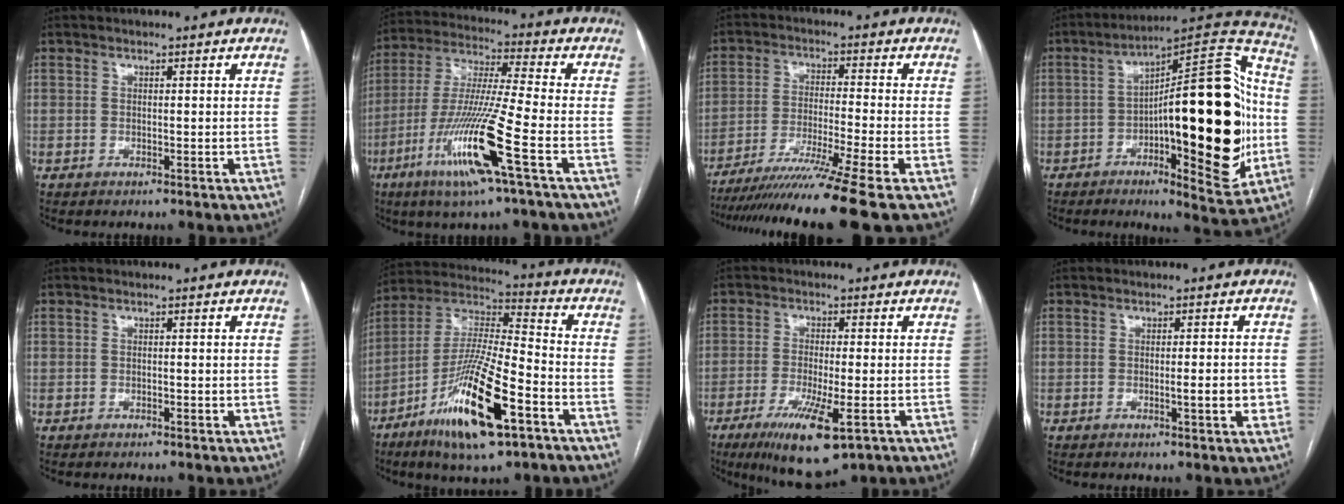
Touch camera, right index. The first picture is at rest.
{"total": 15.9, "force": [-6.8, -0.8, 14.4], "torque": [-0.299, -0.022, -0.130]}
{"total": 14.4, "force": [-11.4, -3.1, 8.2], "torque": [-0.133, -0.047, -0.187]}
{"total": 28.2, "force": [-2.9, 6.8, 27.2], "torque": [-0.364, 0.027, -0.035]}
{"total": 0.6, "force": [-0.1, 0.3, 0.5], "torque": [-0.010, 0.000, -0.002]}
{"total": 19.0, "force": [-9.1, 2.9, 16.4], "torque": [-0.338, -0.027, -0.161]}
{"total": 10.8, "force": [-5.4, 2.1, 9.1], "torque": [-0.160, -0.028, -0.083]}
{"total": 2.0, "force": [-0.3, 0.6, 1.9], "torque": [-0.029, -0.001, -0.003]}